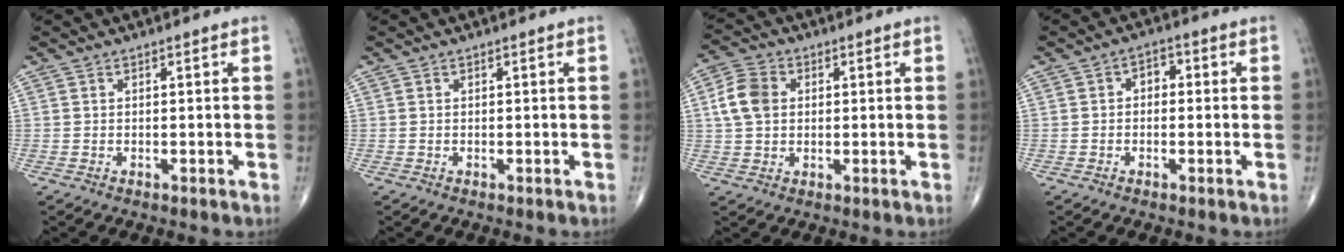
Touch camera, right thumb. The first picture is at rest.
{"total": 0.0}
{"total": 7.1, "force": [1.1, 5.3, 4.6], "torque": [-0.085, 0.010, 0.017]}
{"total": 3.1, "force": [0.1, 2.2, 2.2], "torque": [-0.017, 0.014, -0.006]}